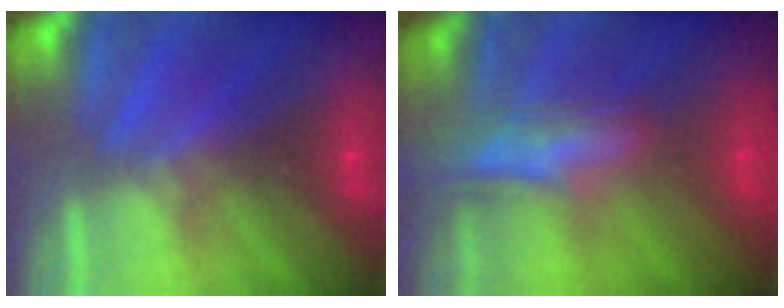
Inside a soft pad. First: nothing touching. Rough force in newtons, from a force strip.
{"total": 7.9}